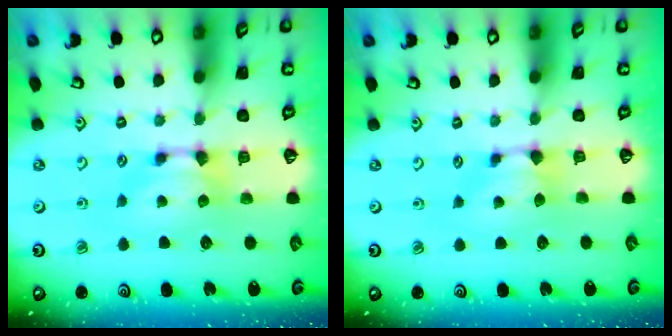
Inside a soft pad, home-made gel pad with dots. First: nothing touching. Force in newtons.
{"total": 0.9, "press": 0.6, "slide": 0.6}